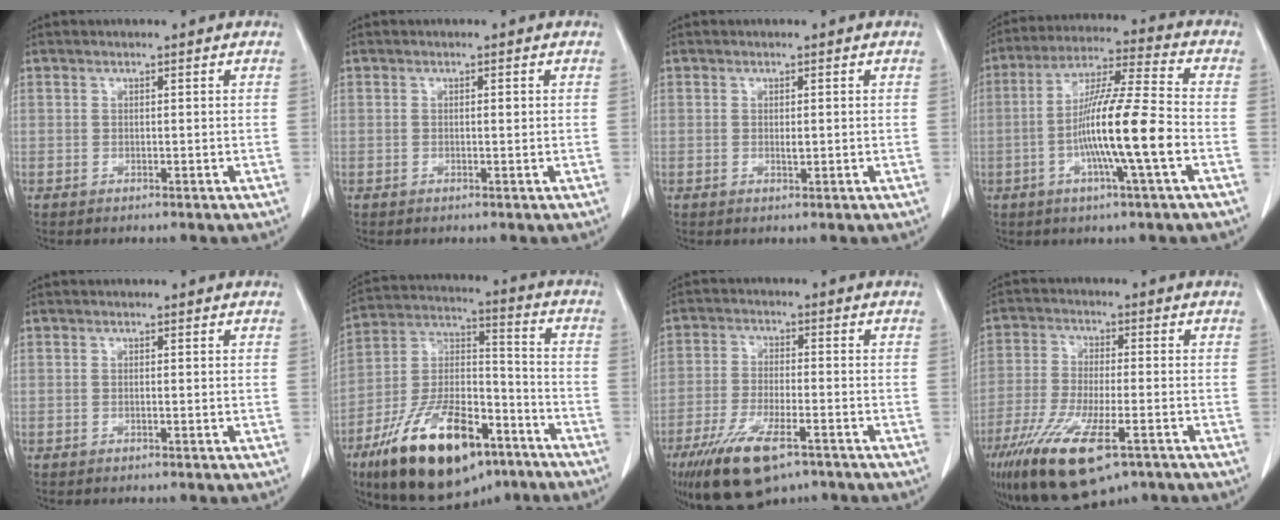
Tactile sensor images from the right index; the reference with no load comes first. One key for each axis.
{"total": 0.7, "fx": 0.1, "fy": 0.2, "fz": 0.6, "tx": -0.007, "ty": 0.001, "tz": 0.001}
{"total": 0.8, "fx": 0.1, "fy": 0.3, "fz": 0.7, "tx": -0.013, "ty": -0.003, "tz": 0.003}
{"total": 13.8, "fx": -3.3, "fy": -0.3, "fz": 13.4, "tx": -0.245, "ty": -0.003, "tz": -0.067}
{"total": 0.0}
{"total": 22.4, "fx": -13.5, "fy": 8.9, "fz": 15.4, "tx": -0.294, "ty": 0.006, "tz": -0.231}
{"total": 12.2, "fx": -7.7, "fy": 3.7, "fz": 8.7, "tx": -0.162, "ty": -0.021, "tz": -0.131}
{"total": 15.8, "fx": -9.4, "fy": 4.2, "fz": 11.9, "tx": -0.238, "ty": -0.039, "tz": -0.159}